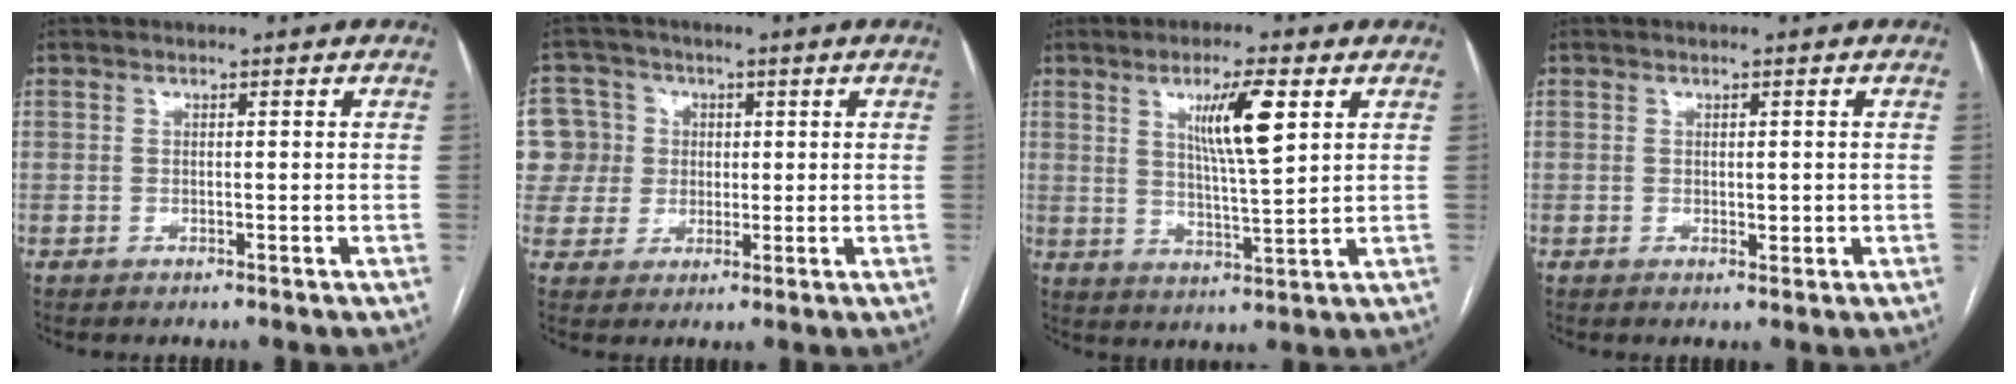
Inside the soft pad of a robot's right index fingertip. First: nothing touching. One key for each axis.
{"total": 11.1, "fx": 1.9, "fy": 10.8, "fz": 1.6, "tx": -0.060, "ty": 0.048, "tz": 0.053}
{"total": 8.6, "fx": 3.4, "fy": 0.5, "fz": 7.9, "tx": -0.139, "ty": -0.005, "tz": 0.060}
{"total": 1.4, "fx": 0.0, "fy": 0.8, "fz": 1.2, "tx": -0.016, "ty": -0.001, "tz": 0.005}